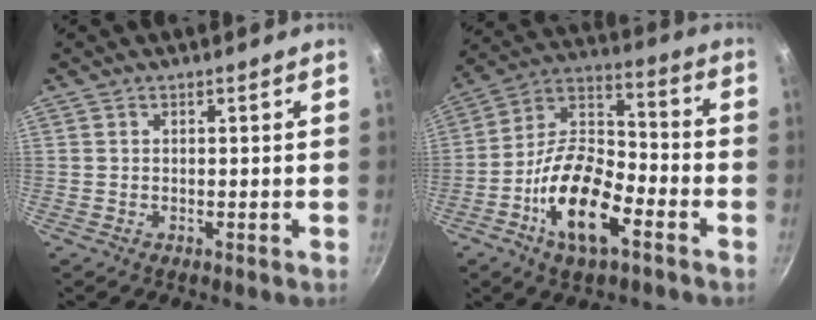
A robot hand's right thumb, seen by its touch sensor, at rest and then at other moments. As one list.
[{"total": 17.1, "force": [-7.3, 8.0, 13.3], "torque": [-0.226, 0.047, -0.146]}]